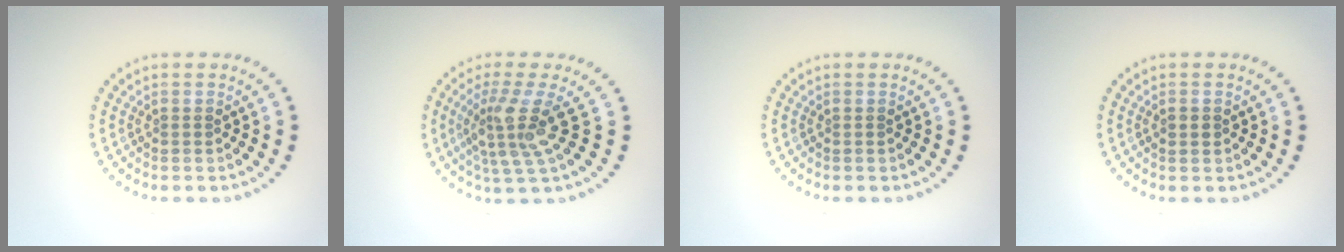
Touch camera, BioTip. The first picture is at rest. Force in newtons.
{"total": 4.3, "press": 3.1, "slide": 3.0}
{"total": 0.0}
{"total": 1.3, "press": 1.3, "slide": 0.1}